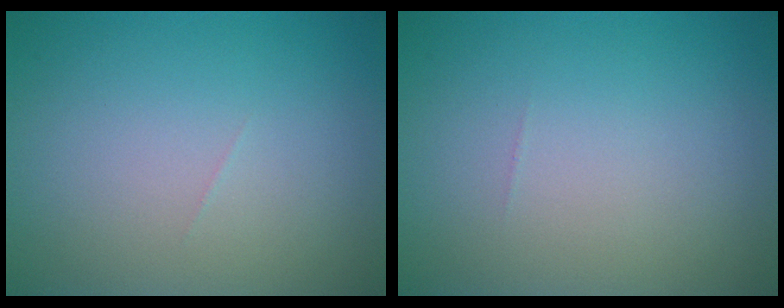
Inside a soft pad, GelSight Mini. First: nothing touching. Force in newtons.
{"total": 0.0}